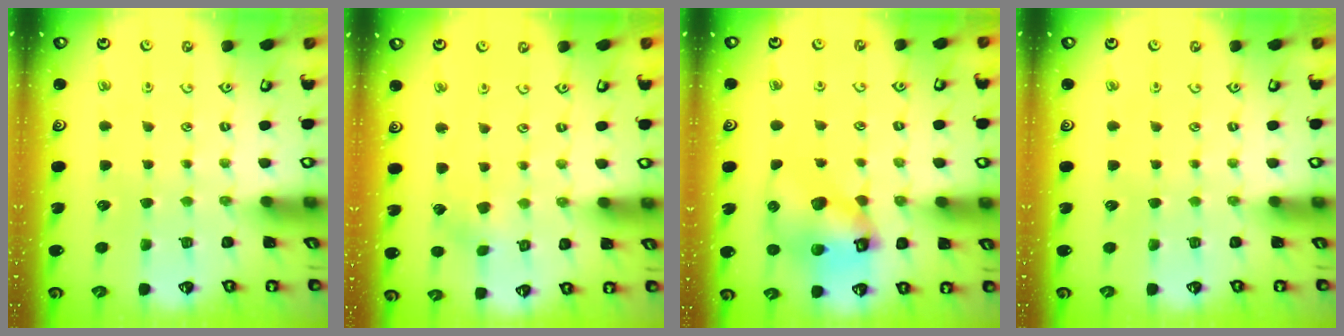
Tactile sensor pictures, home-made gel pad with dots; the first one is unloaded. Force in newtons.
{"total": 2.2, "press": 2.2, "slide": 0.2}
{"total": 11.4, "press": 11.2, "slide": 1.9}
{"total": 0.0}